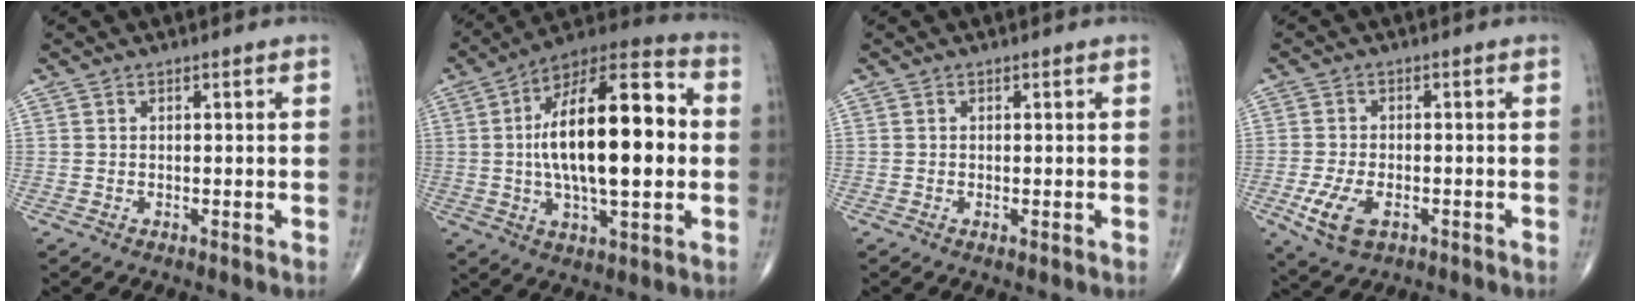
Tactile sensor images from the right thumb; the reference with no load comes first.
{"total": 23.6, "force": [1.0, 9.3, 21.7], "torque": [-0.349, 0.022, 0.009]}
{"total": 0.6, "force": [-0.3, 0.1, 0.5], "torque": [-0.009, -0.003, -0.005]}
{"total": 7.1, "force": [-2.7, 3.8, 5.3], "torque": [-0.107, 0.001, -0.043]}